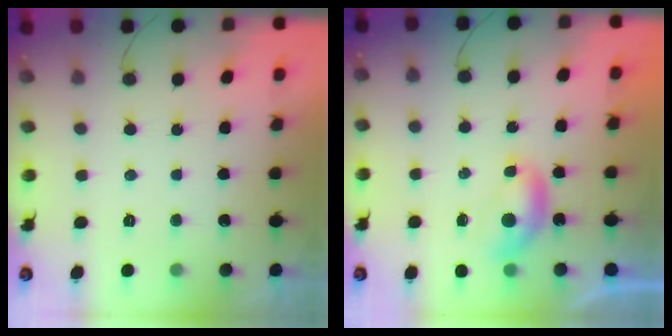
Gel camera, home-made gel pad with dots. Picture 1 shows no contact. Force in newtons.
{"total": 5.3, "press": 5.2, "slide": 0.7}